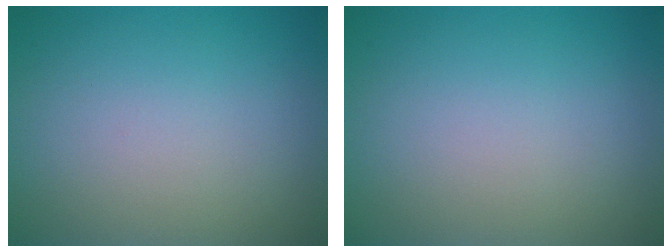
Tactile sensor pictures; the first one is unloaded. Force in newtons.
{"total": 0.0}